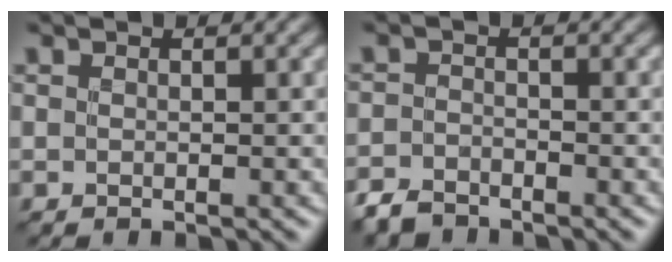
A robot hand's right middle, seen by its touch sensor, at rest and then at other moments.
{"total": 2.6, "force": [-2.4, 1.0, 0.6], "torque": [-0.010, -0.004, -0.054]}